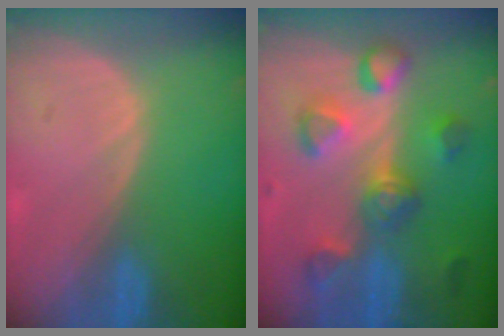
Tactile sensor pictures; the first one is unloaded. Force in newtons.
{"total": 8.2, "press": 8.1, "slide": 1.2}